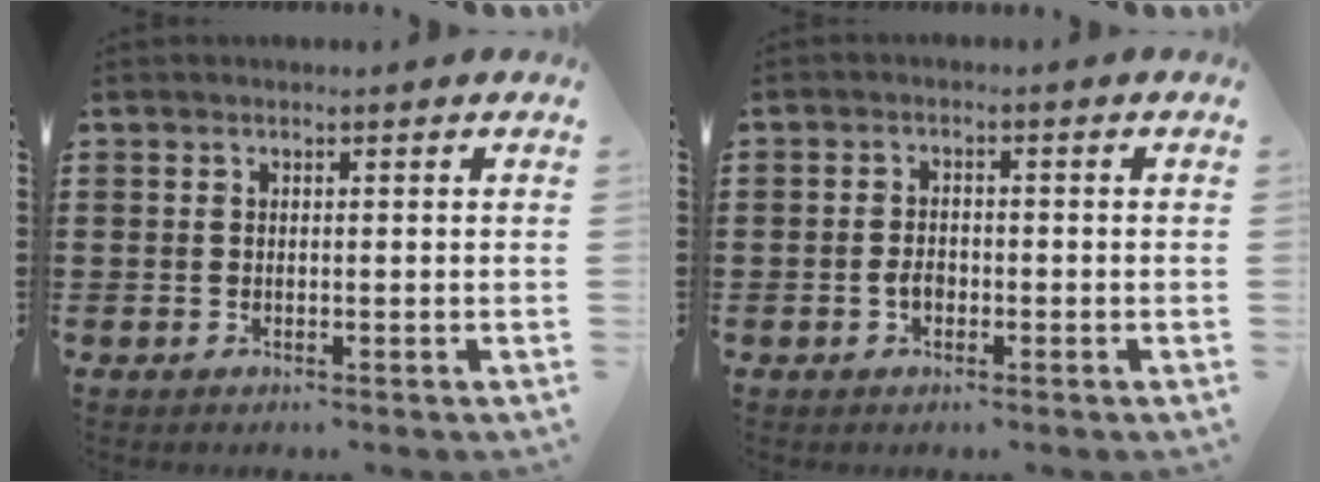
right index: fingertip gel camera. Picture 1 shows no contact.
{"total": 2.0, "force": [-0.8, 1.0, 1.5], "torque": [-0.039, -0.005, -0.016]}